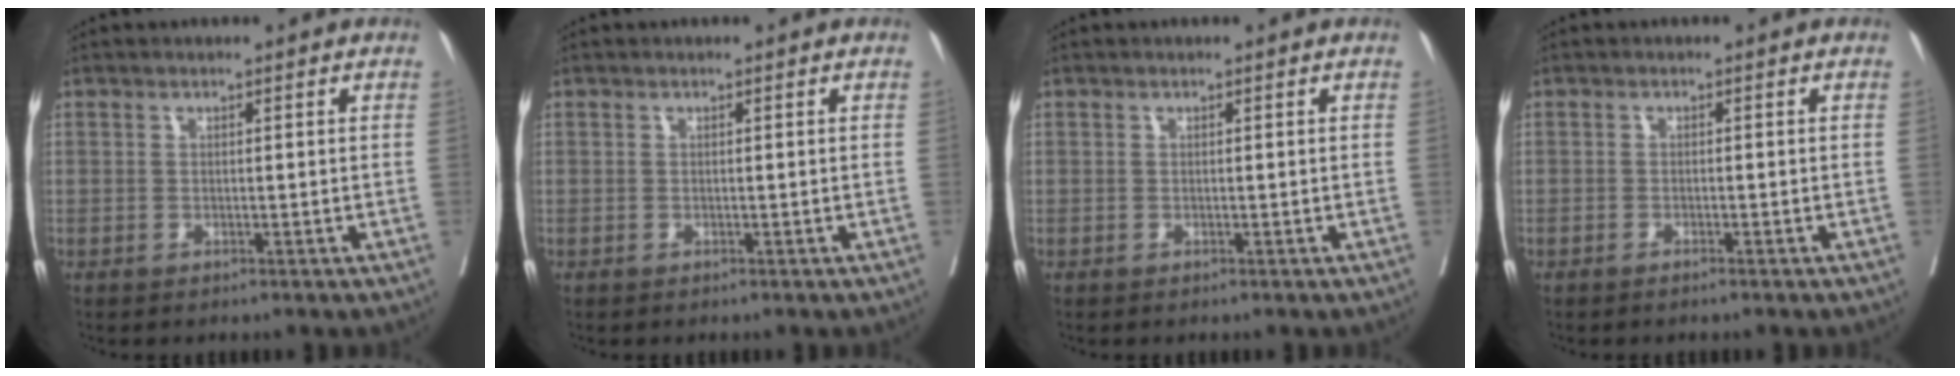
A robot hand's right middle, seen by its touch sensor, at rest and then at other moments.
{"total": 0.0}
{"total": 0.0}
{"total": 0.9, "force": [-0.8, 0.0, 0.5], "torque": [-0.012, -0.001, -0.012]}